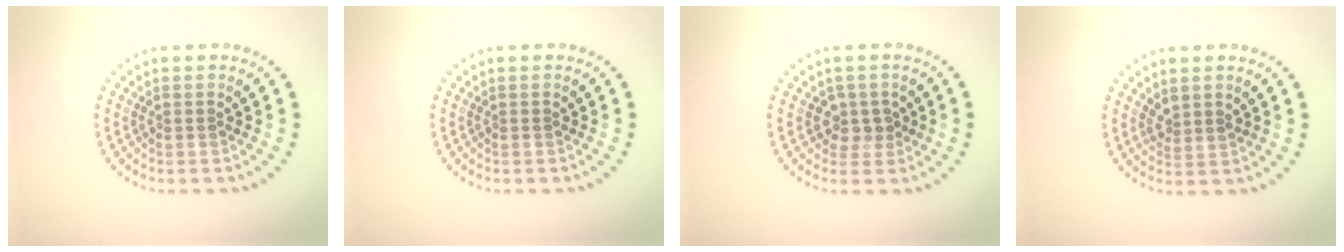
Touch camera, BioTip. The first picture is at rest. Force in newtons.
{"total": 0.0}
{"total": 1.7, "press": 1.4, "slide": 1.0}
{"total": 1.3, "press": 1.0, "slide": 0.8}